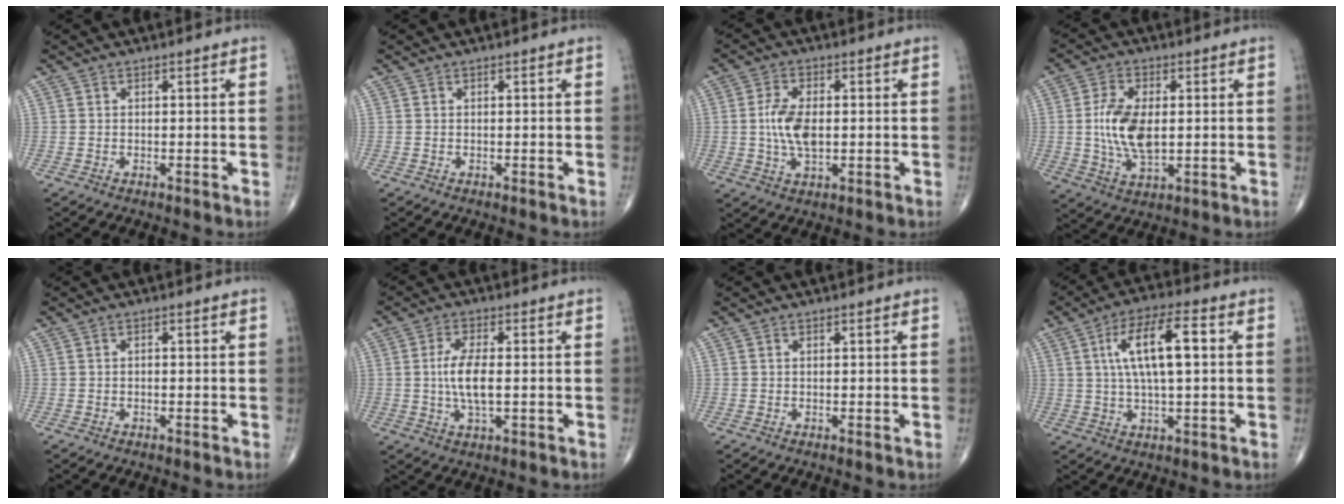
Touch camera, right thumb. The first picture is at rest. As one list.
[{"total": 0.0}, {"total": 7.5, "force": [0.0, 3.9, 6.4], "torque": [-0.126, -0.002, 0.000]}, {"total": 10.5, "force": [0.4, 5.5, 8.9], "torque": [-0.174, -0.007, 0.012]}, {"total": 0.5, "force": [-0.1, 0.3, 0.4], "torque": [-0.006, 0.000, -0.002]}, {"total": 7.3, "force": [-0.1, 2.9, 6.7], "torque": [-0.137, -0.003, -0.006]}, {"total": 0.0}, {"total": 12.2, "force": [2.4, 3.9, 11.3], "torque": [-0.207, 0.014, 0.039]}]